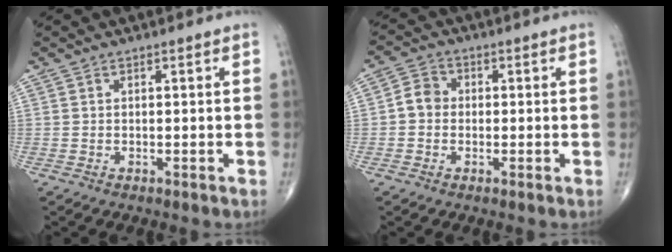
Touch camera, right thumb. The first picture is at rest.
{"total": 3.9, "force": [-0.4, 3.4, 1.9], "torque": [-0.023, 0.013, -0.016]}